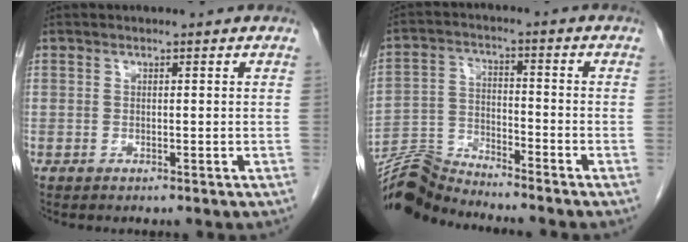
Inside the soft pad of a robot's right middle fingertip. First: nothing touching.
{"total": 7.1, "force": [-7.1, -0.8, -0.4], "torque": [-0.007, 0.003, -0.135]}